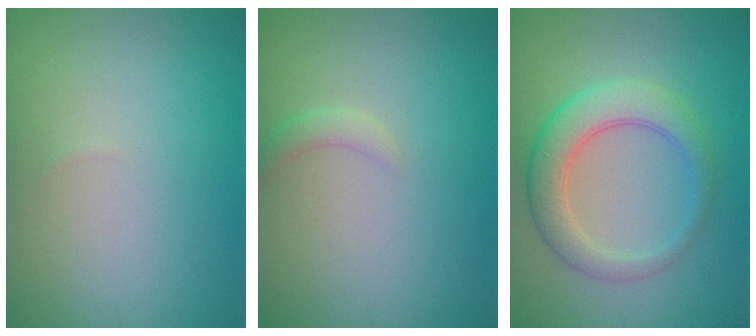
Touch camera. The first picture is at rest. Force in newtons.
{"total": 1.1, "press": 1.1, "slide": 0.2}
{"total": 4.8, "press": 4.8, "slide": 0.1}